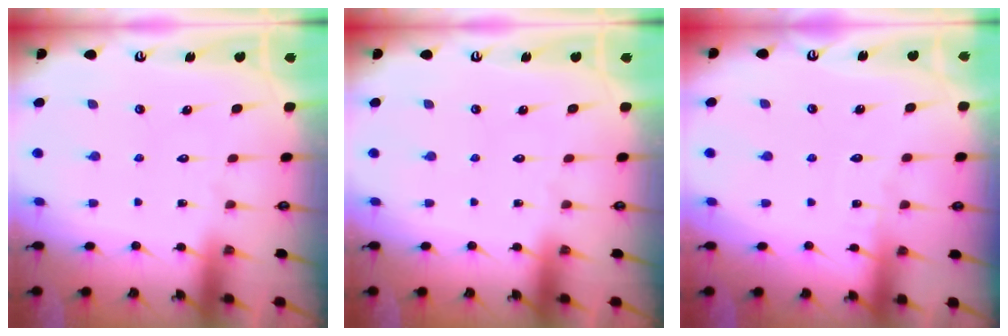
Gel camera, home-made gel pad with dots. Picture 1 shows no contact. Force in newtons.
{"total": 0.0}
{"total": 2.4, "press": 2.4, "slide": 0.2}